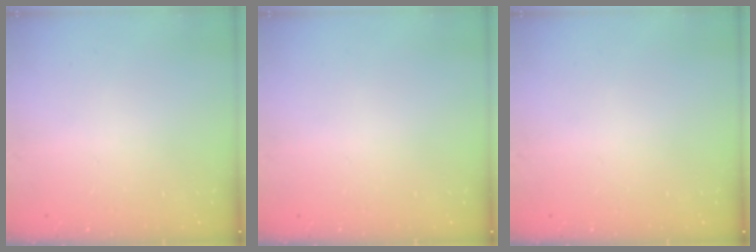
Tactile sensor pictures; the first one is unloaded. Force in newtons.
{"total": 0.0}
{"total": 0.0}